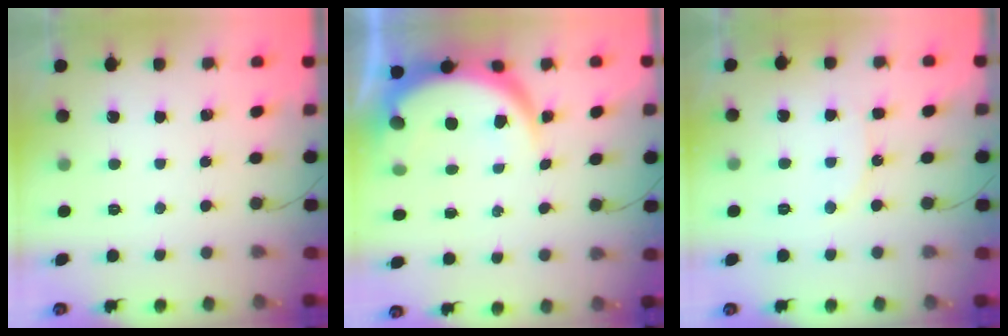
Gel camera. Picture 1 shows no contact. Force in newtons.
{"total": 9.2, "press": 9.2, "slide": 0.8}
{"total": 7.5, "press": 7.4, "slide": 0.7}